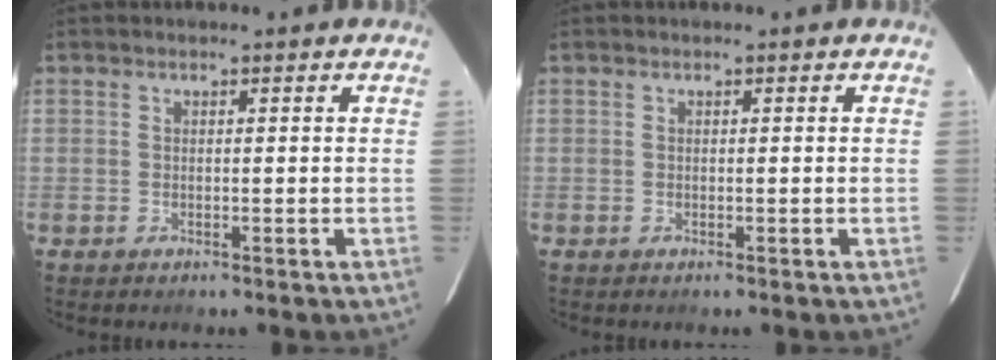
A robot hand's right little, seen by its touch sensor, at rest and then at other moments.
{"total": 0.0}